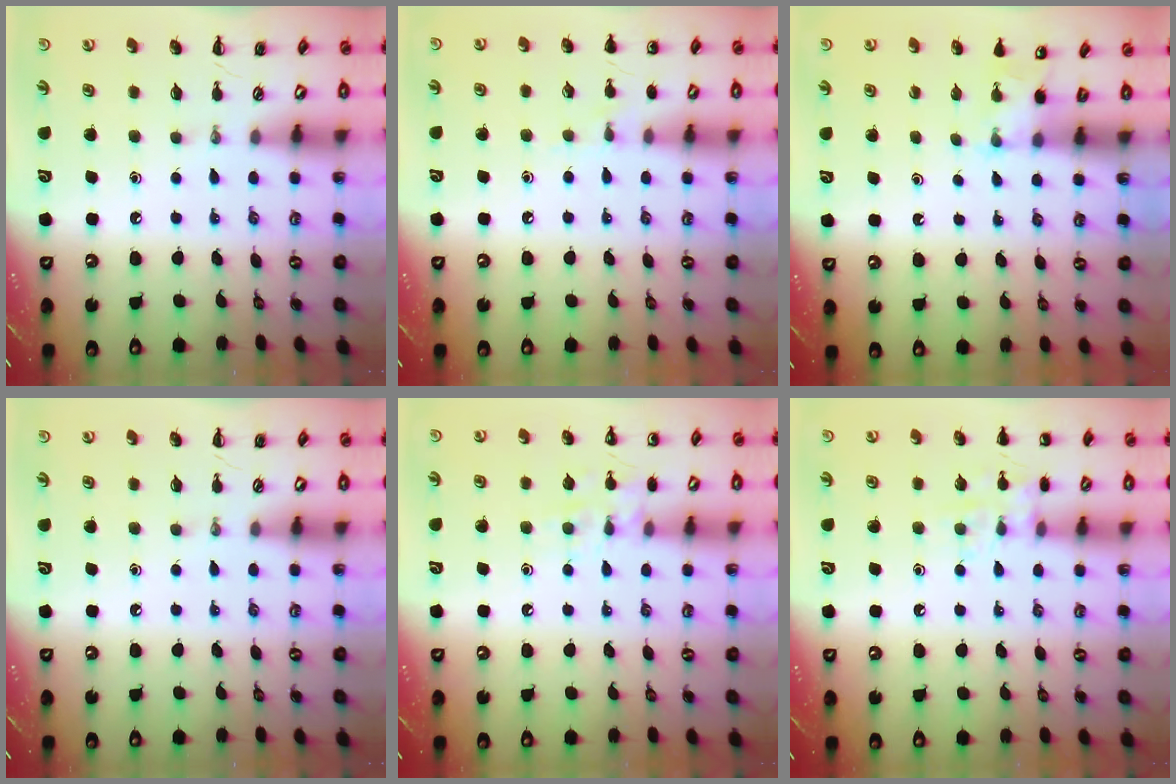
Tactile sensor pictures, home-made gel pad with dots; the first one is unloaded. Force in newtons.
{"total": 6.5, "press": 6.2, "slide": 1.9}
{"total": 2.0, "press": 1.9, "slide": 0.6}
{"total": 0.0}
{"total": 8.7, "press": 8.6, "slide": 1.4}
{"total": 9.2, "press": 9.1, "slide": 1.0}